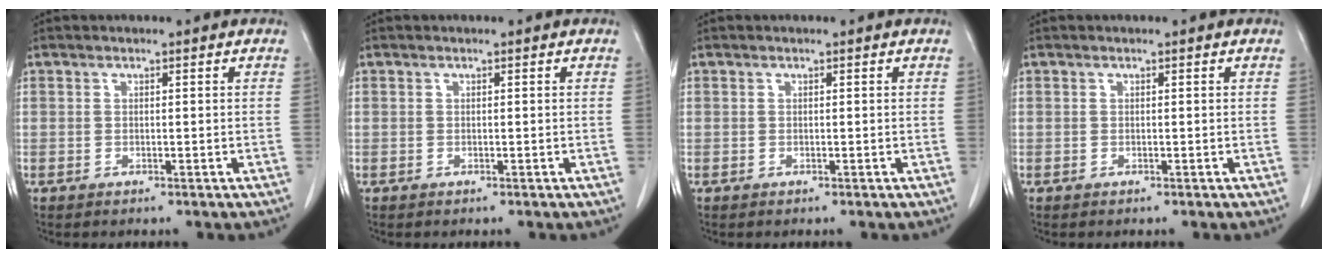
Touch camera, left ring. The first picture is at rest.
{"total": 0.0}
{"total": 0.0}
{"total": 0.0}